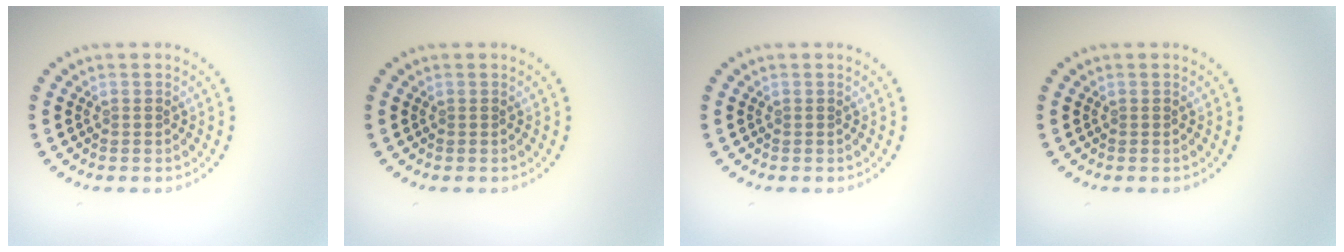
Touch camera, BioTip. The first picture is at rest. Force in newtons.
{"total": 0.0}
{"total": 0.0}
{"total": 0.0}